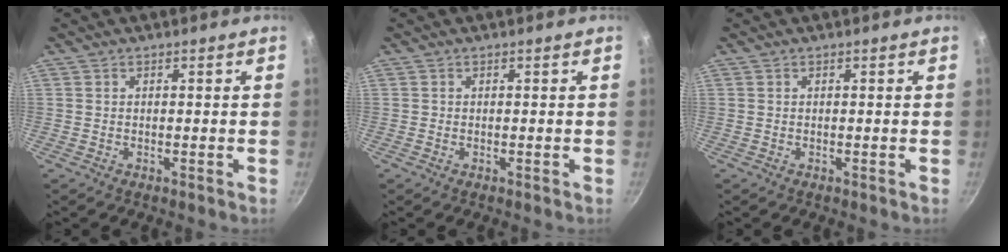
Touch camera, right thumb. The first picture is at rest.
{"total": 0.0}
{"total": 0.0}